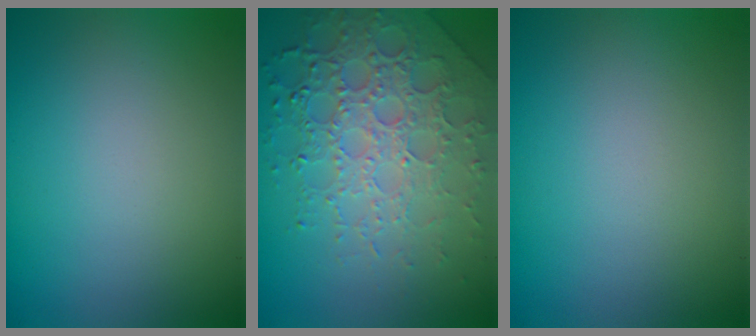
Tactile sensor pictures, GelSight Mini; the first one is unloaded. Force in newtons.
{"total": 7.1, "press": 5.1, "slide": 4.9}
{"total": 0.0}